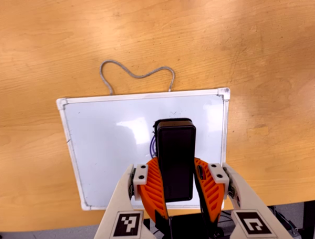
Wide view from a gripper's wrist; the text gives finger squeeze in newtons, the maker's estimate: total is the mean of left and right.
{"total": 7.4, "left": 6.2, "right": 8.5}